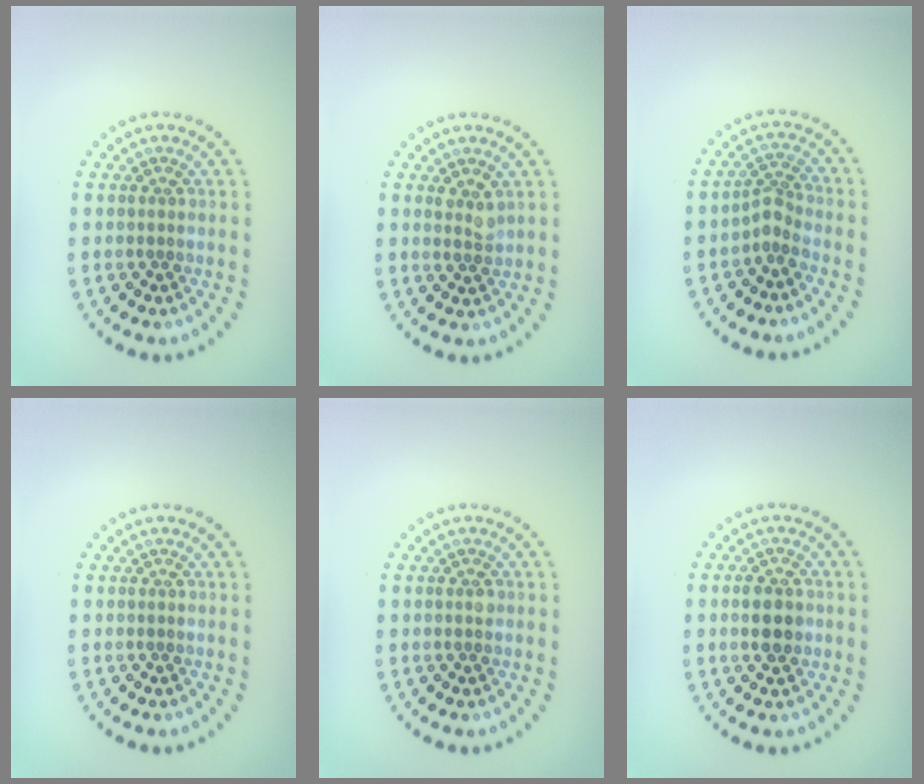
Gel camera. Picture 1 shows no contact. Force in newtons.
{"total": 1.5, "press": 1.3, "slide": 0.9}
{"total": 1.9, "press": 1.3, "slide": 1.4}
{"total": 0.0}
{"total": 0.8, "press": 0.8, "slide": 0.0}
{"total": 2.7, "press": 2.7, "slide": 0.2}